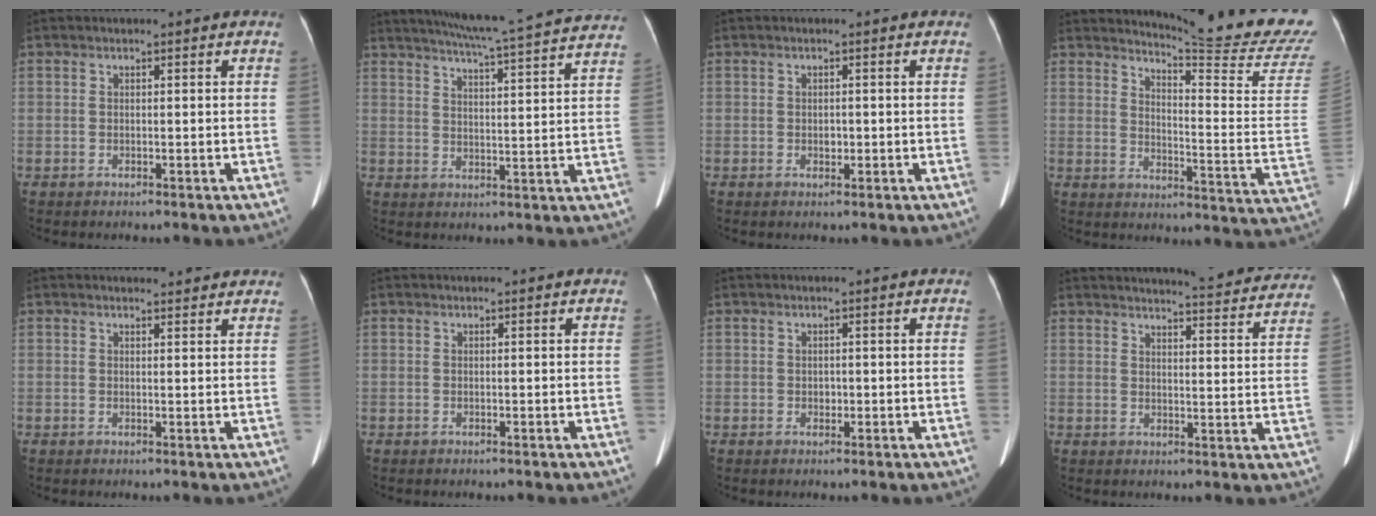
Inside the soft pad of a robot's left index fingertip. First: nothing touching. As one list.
[{"total": 22.2, "force": [20.5, -0.3, 8.7], "torque": [-0.143, -0.025, 0.253]}, {"total": 0.6, "force": [-0.2, 0.4, 0.4], "torque": [-0.007, -0.001, -0.005]}, {"total": 19.5, "force": [18.2, -2.6, 6.3], "torque": [-0.107, -0.154, 0.215]}, {"total": 3.4, "force": [3.3, 0.6, 0.5], "torque": [-0.009, 0.003, 0.032]}, {"total": 0.0}, {"total": 0.8, "force": [-0.1, 0.7, 0.4], "torque": [-0.006, 0.000, -0.003]}, {"total": 18.4, "force": [17.6, 1.7, 5.1], "torque": [-0.057, -0.064, 0.190]}]